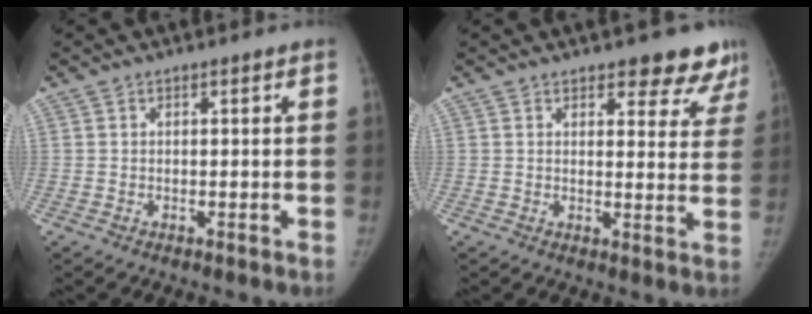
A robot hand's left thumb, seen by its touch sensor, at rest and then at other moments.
{"total": 8.6, "force": [6.8, 3.4, 4.0], "torque": [-0.005, -0.038, 0.071]}